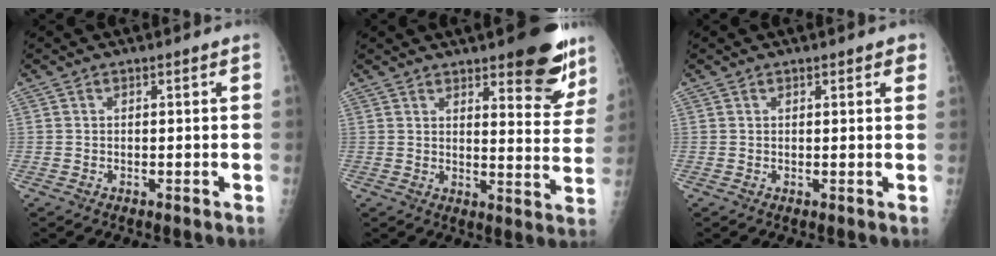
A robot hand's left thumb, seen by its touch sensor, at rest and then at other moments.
{"total": 13.8, "force": [9.0, 4.5, 9.4], "torque": [-0.074, -0.057, 0.116]}
{"total": 1.9, "force": [1.3, 0.8, 1.2], "torque": [-0.004, -0.003, 0.012]}